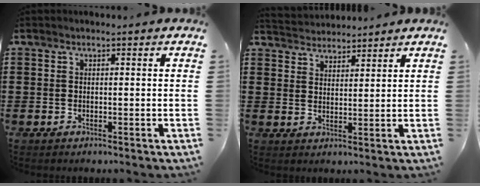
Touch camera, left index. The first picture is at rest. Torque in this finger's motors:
{"motor_torque": [0.54, -1.24, -0.13, 0.01]}